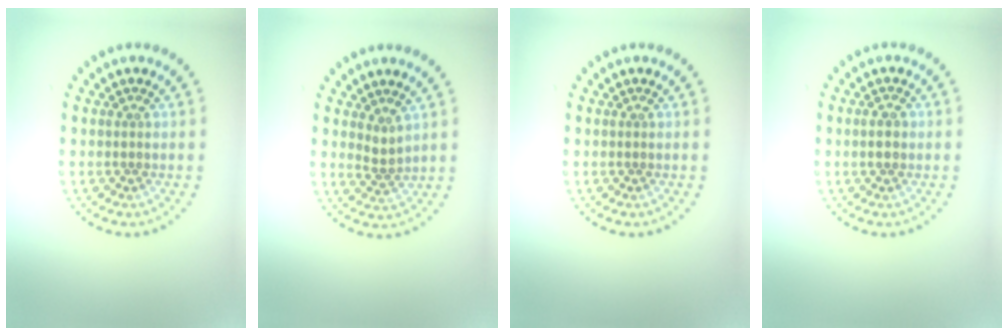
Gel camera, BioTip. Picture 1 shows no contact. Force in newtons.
{"total": 1.3, "press": 0.9, "slide": 0.9}
{"total": 0.0}
{"total": 1.2, "press": 1.2, "slide": 0.0}